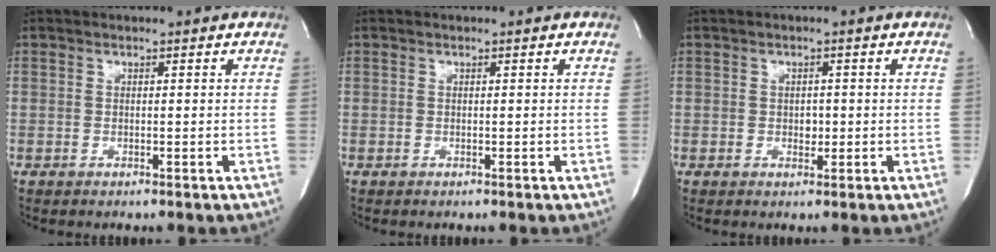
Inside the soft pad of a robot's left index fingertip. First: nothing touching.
{"total": 0.0}
{"total": 1.6, "force": [-0.5, 1.1, 1.0], "torque": [-0.014, -0.003, -0.008]}